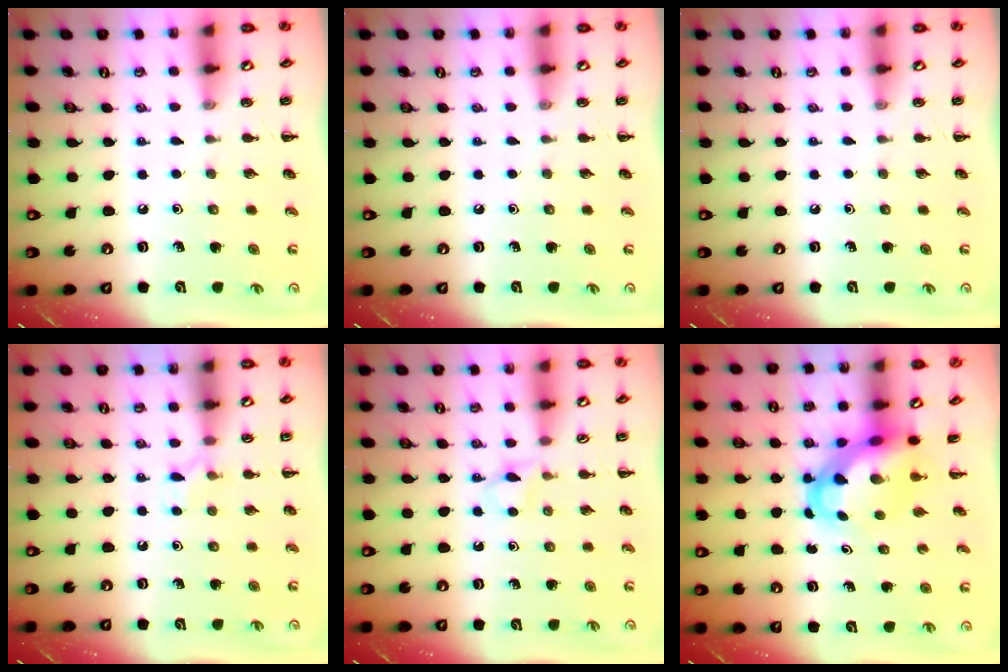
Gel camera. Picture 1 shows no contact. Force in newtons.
{"total": 0.0}
{"total": 0.0}
{"total": 6.5, "press": 6.2, "slide": 1.9}
{"total": 3.0, "press": 2.8, "slide": 1.2}
{"total": 5.2, "press": 5.0, "slide": 1.4}